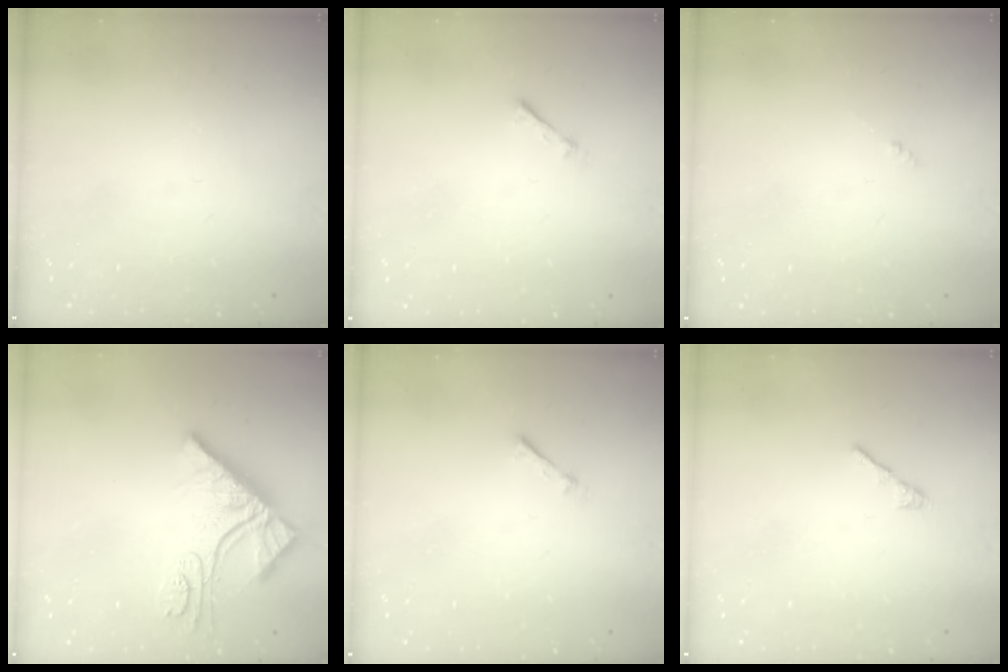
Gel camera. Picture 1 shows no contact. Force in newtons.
{"total": 1.7, "press": 1.7, "slide": 0.2}
{"total": 0.0}
{"total": 11.8, "press": 11.7, "slide": 0.9}
{"total": 1.7, "press": 1.7, "slide": 0.2}
{"total": 0.6, "press": 0.4, "slide": 0.4}